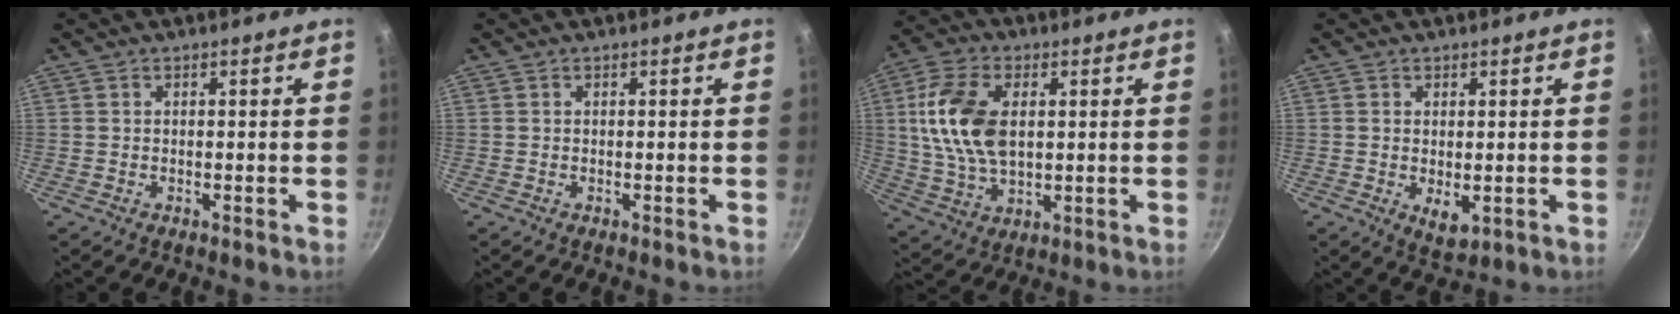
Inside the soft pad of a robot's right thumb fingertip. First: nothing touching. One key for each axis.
{"total": 0.0}
{"total": 14.4, "fx": 2.4, "fy": 8.6, "fz": 11.3, "tx": -0.208, "ty": -0.003, "tz": 0.046}
{"total": 3.8, "fx": -0.3, "fy": 2.2, "fz": 3.1, "tx": -0.051, "ty": -0.015, "tz": 0.001}